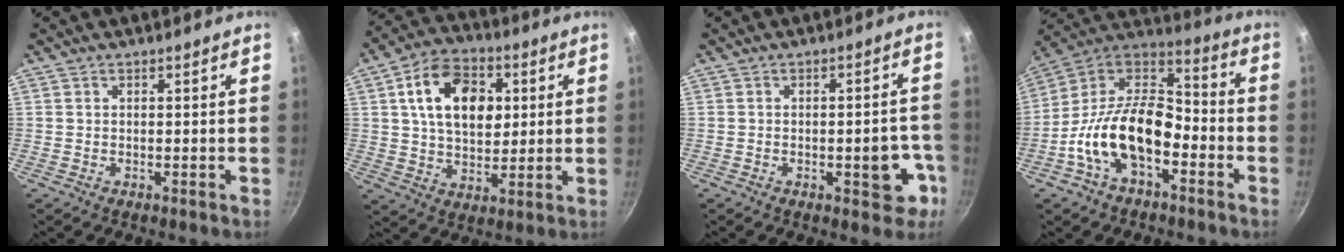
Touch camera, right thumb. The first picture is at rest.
{"total": 15.3, "force": [3.6, 10.2, 10.9], "torque": [-0.149, 0.002, 0.052]}
{"total": 7.4, "force": [-2.6, 3.5, 6.0], "torque": [-0.039, 0.024, -0.032]}
{"total": 19.0, "force": [-6.3, 10.9, 14.2], "torque": [-0.231, 0.065, -0.135]}